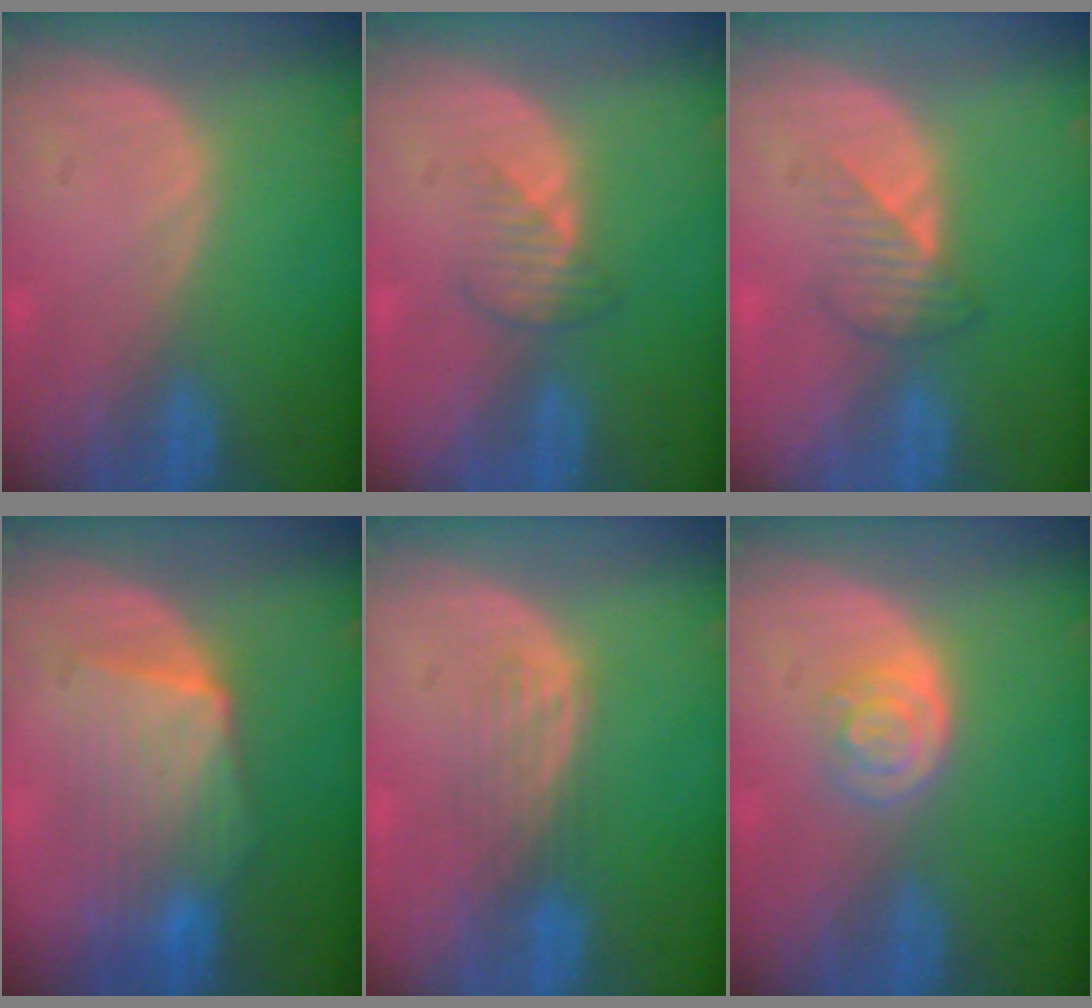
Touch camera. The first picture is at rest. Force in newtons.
{"total": 2.5, "press": 2.5, "slide": 0.4}
{"total": 3.5, "press": 3.2, "slide": 1.5}
{"total": 7.7, "press": 7.7, "slide": 0.4}
{"total": 3.7, "press": 3.2, "slide": 1.8}
{"total": 4.0, "press": 3.7, "slide": 1.7}